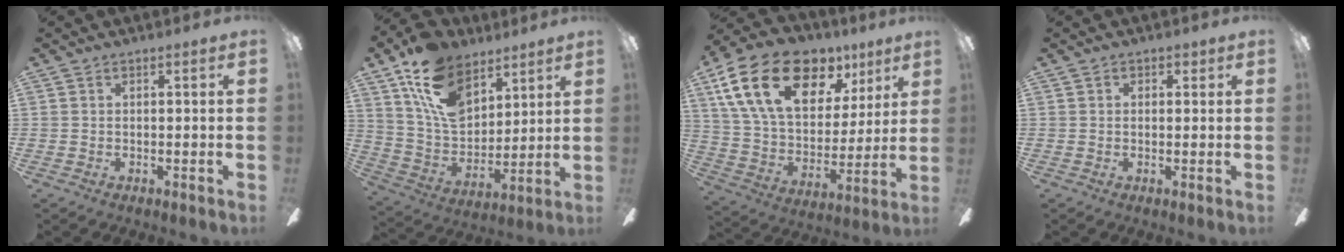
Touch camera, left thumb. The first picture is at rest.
{"total": 17.9, "force": [10.4, 10.8, 9.8], "torque": [-0.191, -0.040, 0.196]}
{"total": 24.1, "force": [12.2, 14.6, 14.9], "torque": [-0.264, -0.045, 0.219]}
{"total": 1.2, "force": [0.4, 0.9, 0.6], "torque": [-0.003, 0.003, 0.004]}